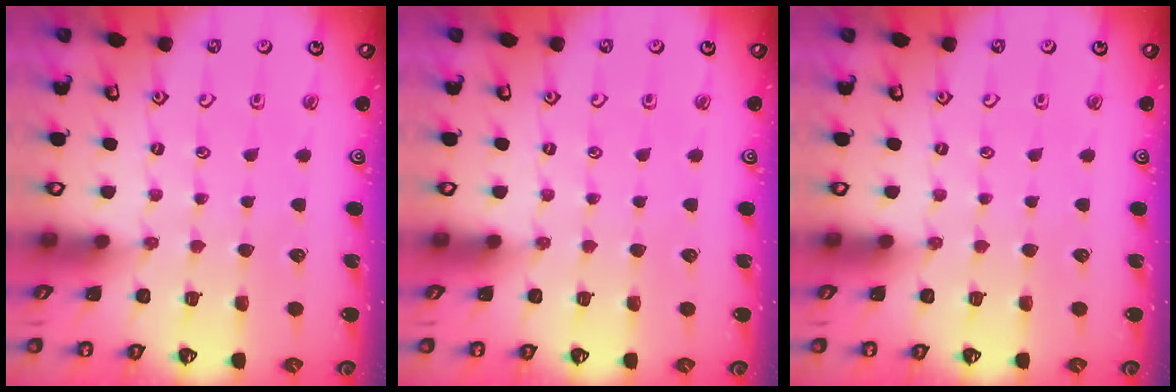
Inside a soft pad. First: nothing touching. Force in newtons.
{"total": 0.0}
{"total": 0.0}